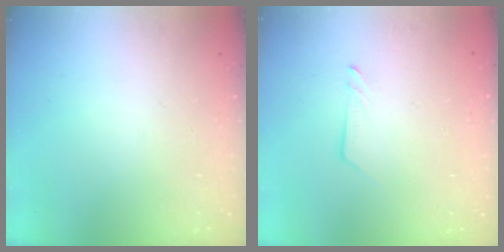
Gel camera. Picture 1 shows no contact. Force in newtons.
{"total": 1.2, "press": 1.2, "slide": 0.1}